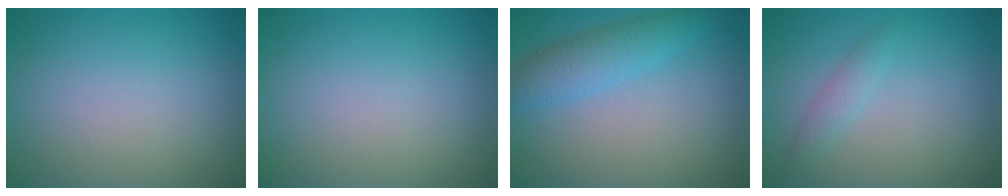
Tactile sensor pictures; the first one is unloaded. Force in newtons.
{"total": 0.0}
{"total": 3.4, "press": 3.4, "slide": 0.1}
{"total": 1.3, "press": 1.3, "slide": 0.0}